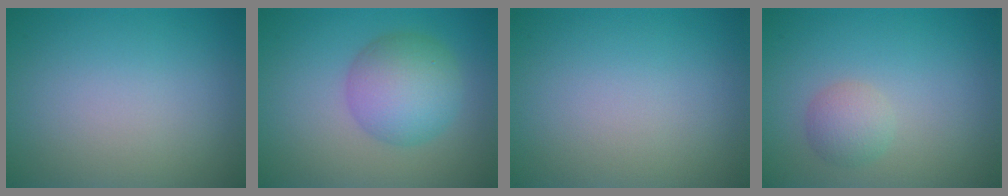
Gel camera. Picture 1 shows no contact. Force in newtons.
{"total": 5.5, "press": 5.5, "slide": 0.1}
{"total": 0.0}
{"total": 2.0, "press": 2.0, "slide": 0.1}